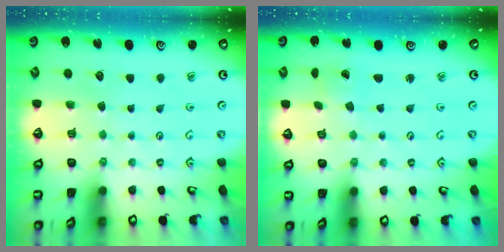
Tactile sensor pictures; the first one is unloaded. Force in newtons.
{"total": 1.2, "press": 1.2, "slide": 0.4}